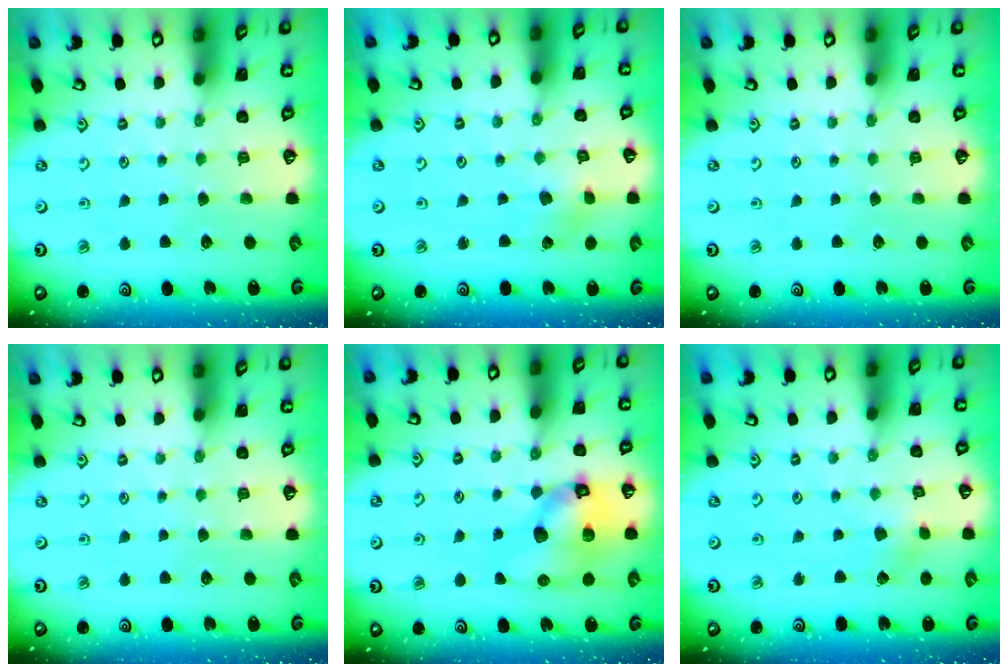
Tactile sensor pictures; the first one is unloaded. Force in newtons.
{"total": 2.9, "press": 2.9, "slide": 0.5}
{"total": 0.0}
{"total": 0.0}
{"total": 12.5, "press": 12.3, "slide": 1.7}
{"total": 2.1, "press": 2.1, "slide": 0.1}